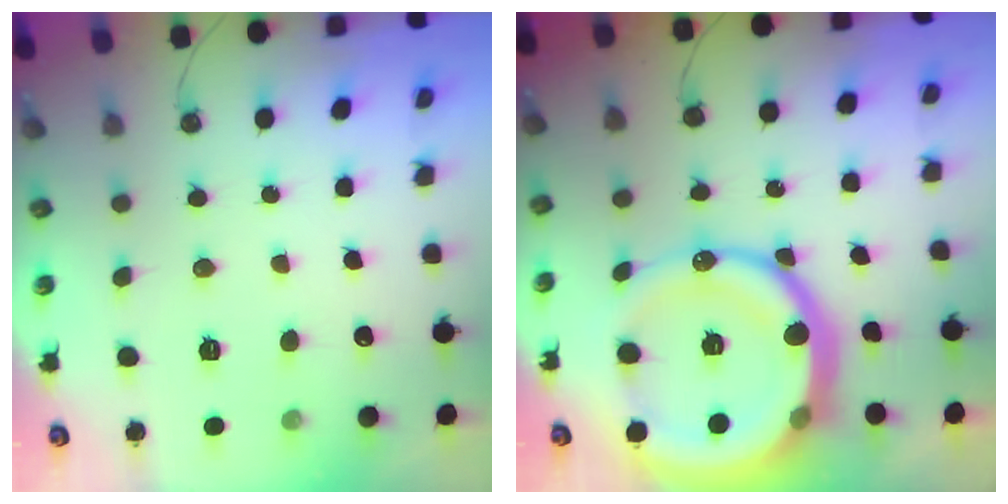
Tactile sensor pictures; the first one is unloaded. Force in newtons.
{"total": 25.7, "press": 25.5, "slide": 3.3}